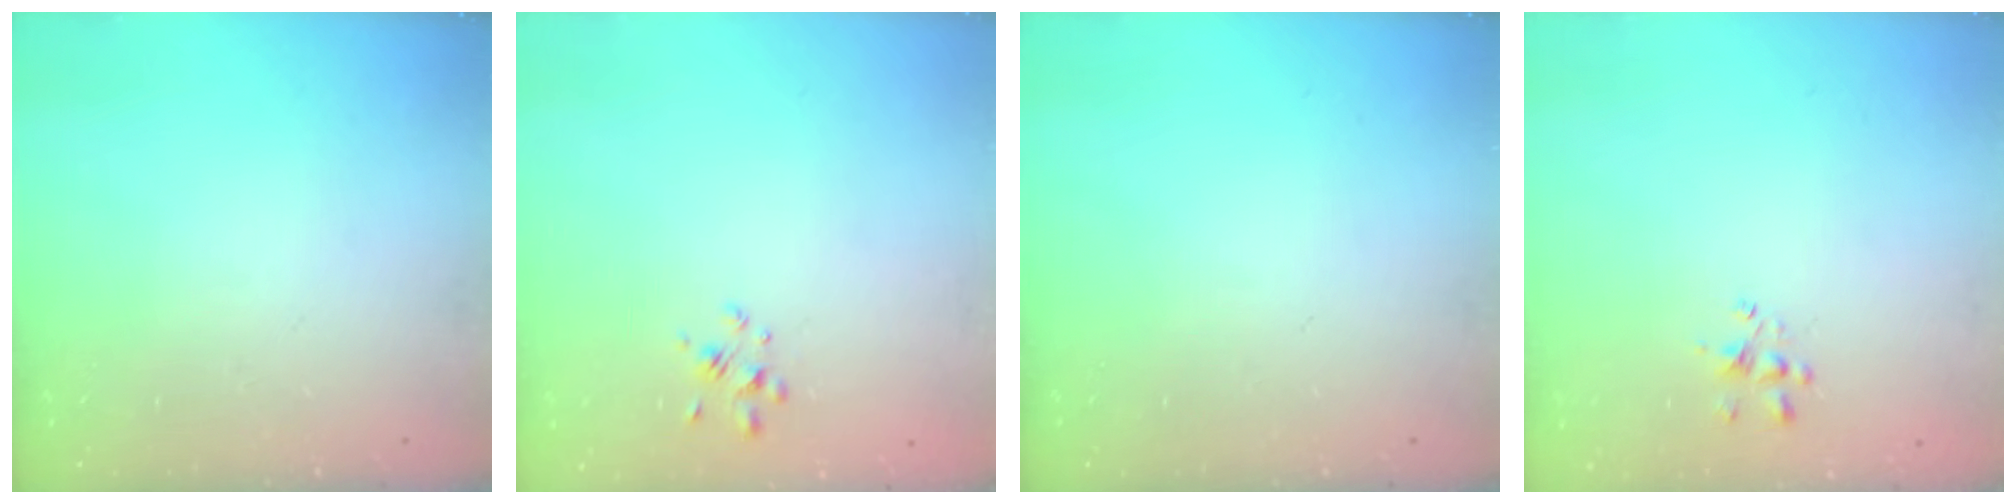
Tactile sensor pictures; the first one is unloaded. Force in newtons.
{"total": 2.2, "press": 2.0, "slide": 0.9}
{"total": 0.0}
{"total": 1.5, "press": 1.4, "slide": 0.7}